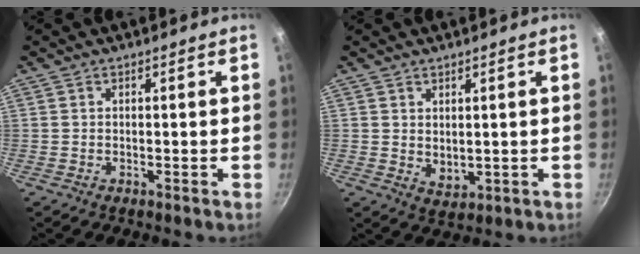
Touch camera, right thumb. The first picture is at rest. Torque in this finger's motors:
{"motor_torque": [-0.50, -0.06, -0.13, -0.15, 0.00]}